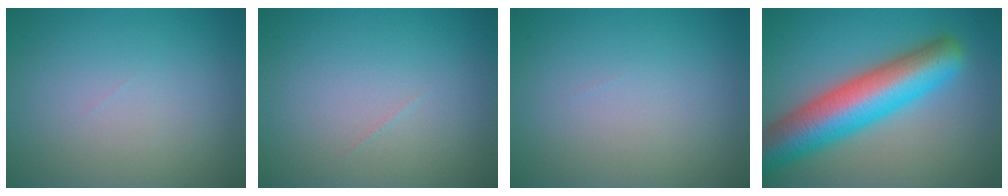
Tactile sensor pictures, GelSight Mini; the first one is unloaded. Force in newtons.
{"total": 0.0}
{"total": 0.0}
{"total": 10.2, "press": 10.2, "slide": 0.4}